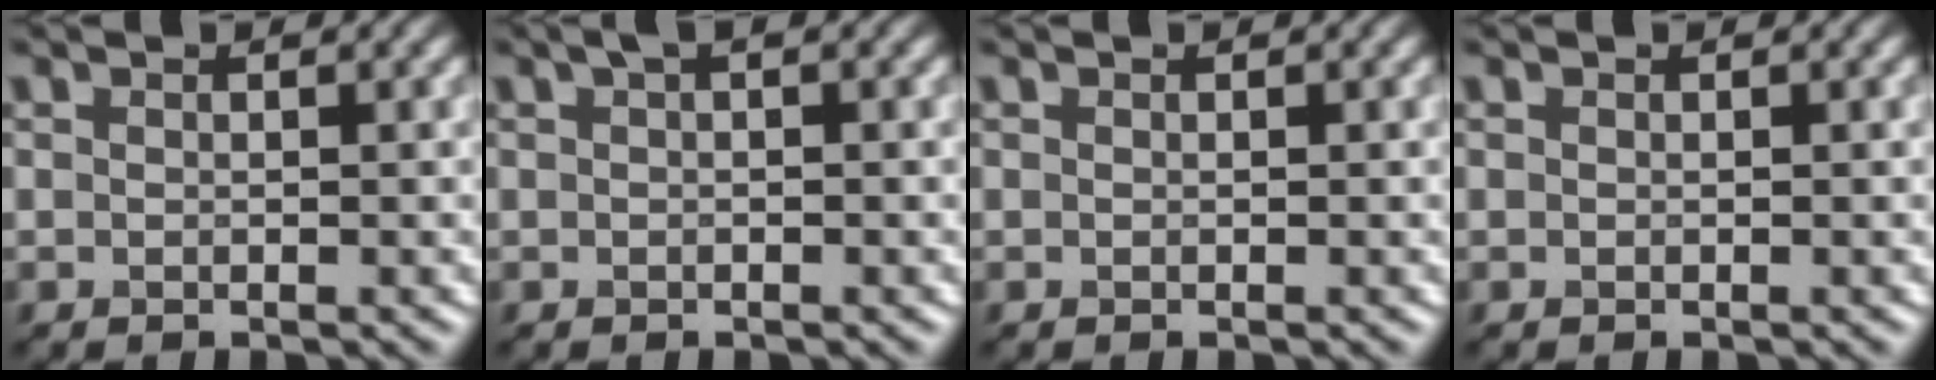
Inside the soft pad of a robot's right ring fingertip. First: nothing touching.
{"total": 0.8, "force": [0.3, 0.2, 0.7], "torque": [-0.012, 0.007, 0.006]}
{"total": 0.0}
{"total": 0.0}